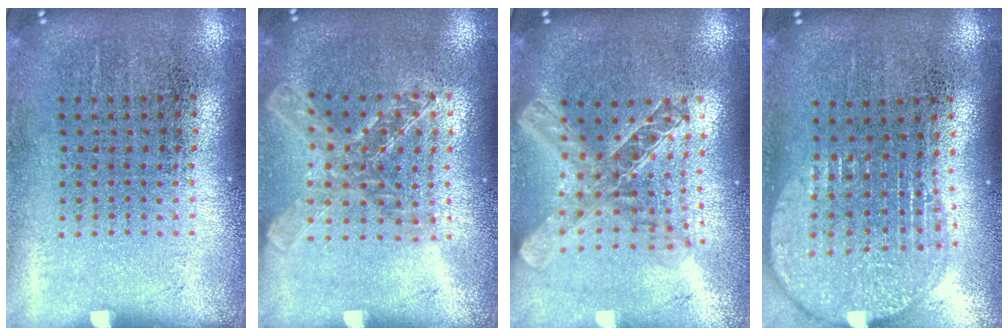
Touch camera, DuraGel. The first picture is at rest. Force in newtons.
{"total": 1.5, "press": 1.3, "slide": 0.6}
{"total": 2.0, "press": 1.7, "slide": 1.1}
{"total": 1.9, "press": 1.6, "slide": 1.1}